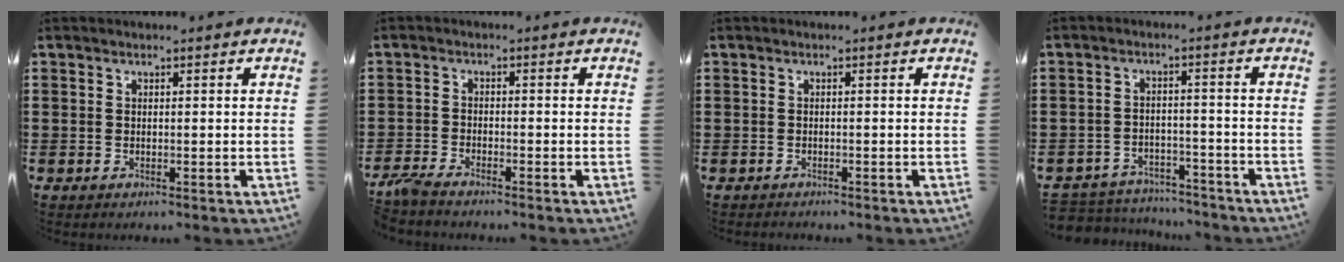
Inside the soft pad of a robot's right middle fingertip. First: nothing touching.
{"total": 2.5, "force": [-2.3, 0.2, 1.1], "torque": [-0.041, -0.004, -0.053]}
{"total": 0.6, "force": [-0.6, 0.2, -0.1], "torque": [0.002, 0.003, -0.014]}
{"total": 4.3, "force": [-4.3, 0.8, -0.1], "torque": [-0.011, 0.004, -0.094]}